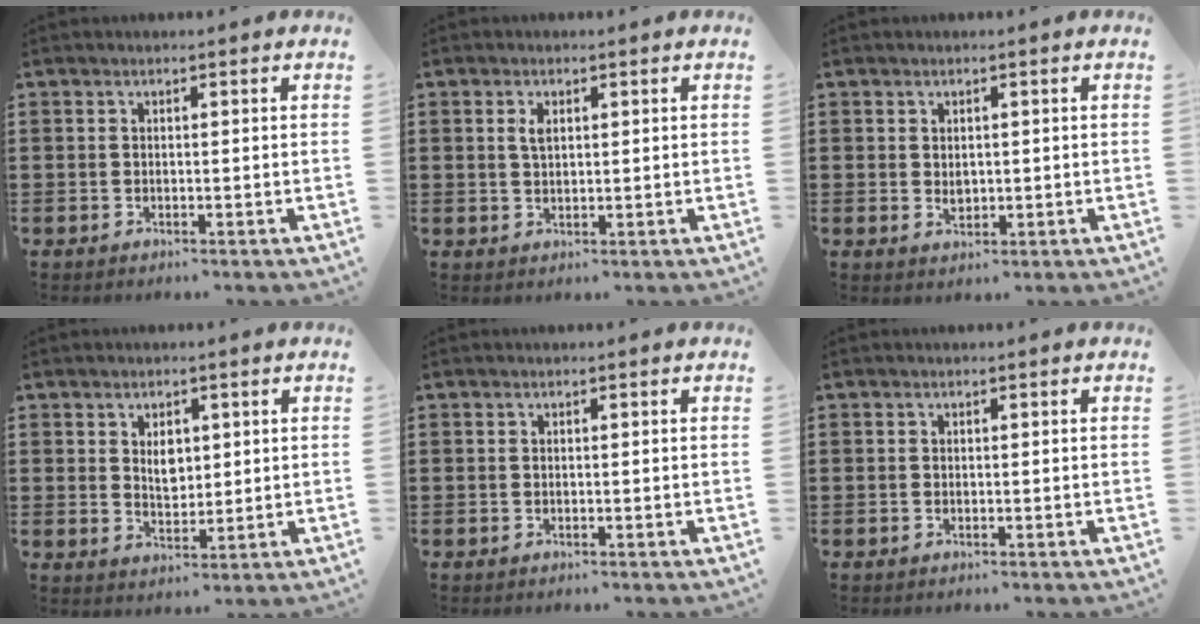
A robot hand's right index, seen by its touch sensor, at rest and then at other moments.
{"total": 2.2, "force": [0.8, 1.0, 1.8], "torque": [-0.038, 0.005, 0.013]}
{"total": 1.3, "force": [0.2, 0.9, 0.8], "torque": [-0.016, 0.005, 0.004]}
{"total": 3.5, "force": [1.3, 2.3, 2.2], "torque": [-0.034, 0.001, 0.020]}
{"total": 0.0}
{"total": 0.0}